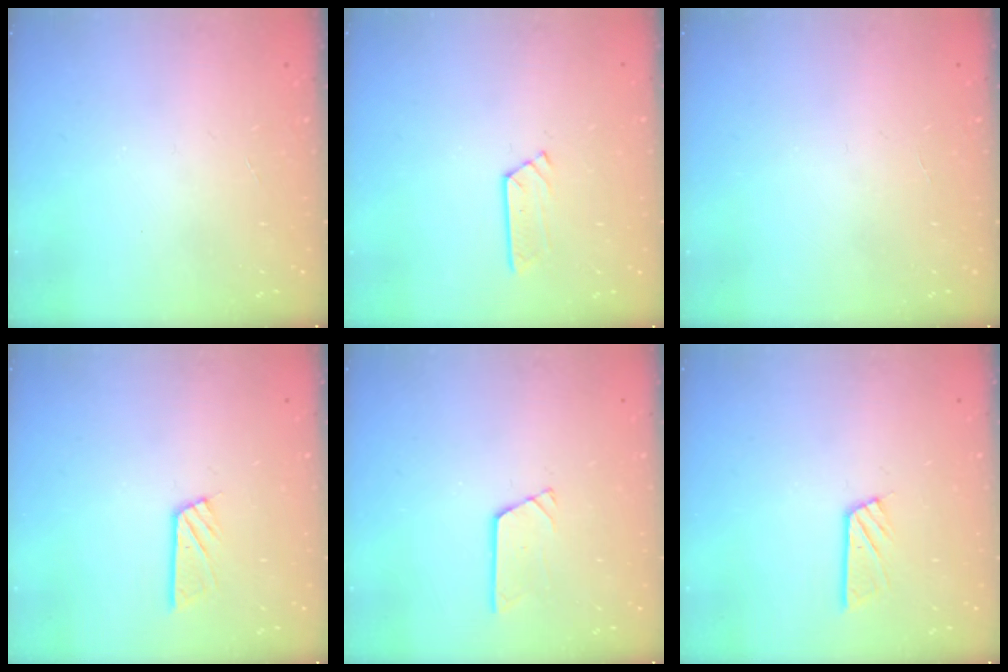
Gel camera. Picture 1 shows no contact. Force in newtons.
{"total": 3.4, "press": 3.4, "slide": 0.4}
{"total": 0.0}
{"total": 7.0, "press": 7.0, "slide": 0.2}
{"total": 2.4, "press": 2.4, "slide": 0.2}
{"total": 7.0, "press": 7.0, "slide": 0.2}